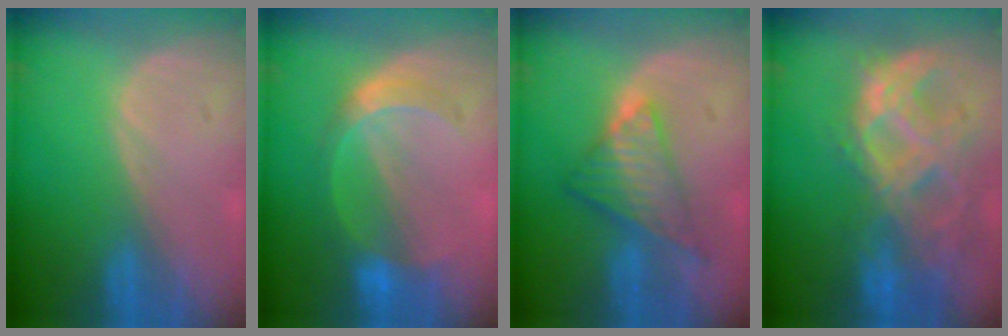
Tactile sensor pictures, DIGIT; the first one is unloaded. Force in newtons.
{"total": 6.1, "press": 5.5, "slide": 2.8}
{"total": 7.2, "press": 6.7, "slide": 2.7}
{"total": 11.2, "press": 9.4, "slide": 6.0}